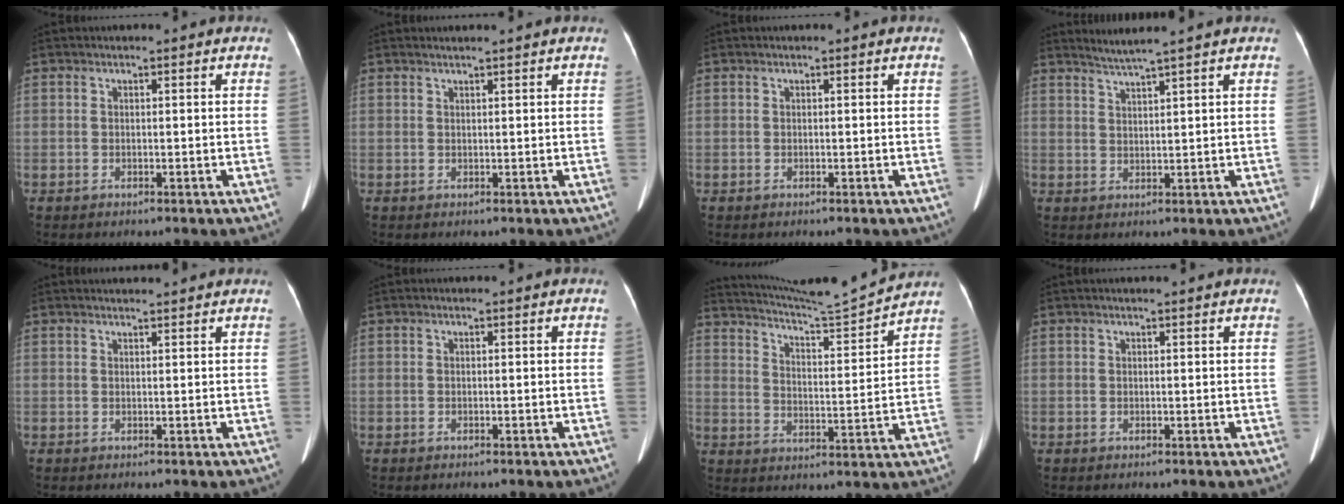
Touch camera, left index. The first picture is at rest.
{"total": 2.5, "force": [2.3, -0.3, 1.0], "torque": [-0.014, 0.016, 0.033]}
{"total": 0.0}
{"total": 3.6, "force": [3.0, -1.5, 1.2], "torque": [-0.025, -0.001, 0.061]}
{"total": 3.5, "force": [3.4, 0.0, 0.8], "torque": [-0.013, 0.017, 0.043]}
{"total": 0.0}
{"total": 13.0, "force": [12.5, -2.1, 2.5], "torque": [-0.052, -0.034, 0.194]}
{"total": 2.1, "force": [1.9, 0.0, 1.0], "torque": [-0.010, 0.016, 0.023]}